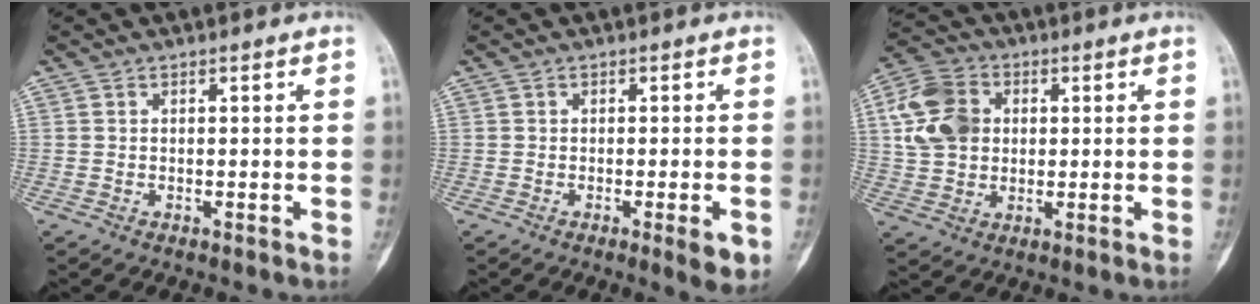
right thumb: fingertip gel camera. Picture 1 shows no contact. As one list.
[{"total": 4.3, "force": [-1.6, 0.9, 3.9], "torque": [-0.047, -0.004, -0.020]}, {"total": 11.6, "force": [2.1, 9.0, 7.1], "torque": [-0.124, 0.011, 0.033]}]